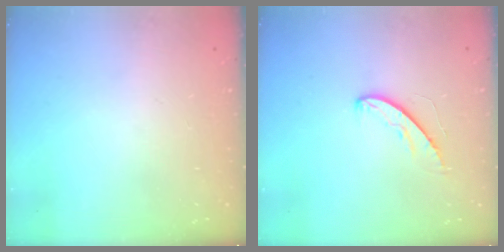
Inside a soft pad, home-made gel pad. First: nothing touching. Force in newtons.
{"total": 5.0, "press": 5.0, "slide": 0.4}